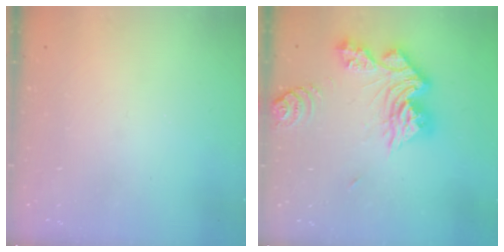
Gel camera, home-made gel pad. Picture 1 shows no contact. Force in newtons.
{"total": 17.0, "press": 16.9, "slide": 1.8}